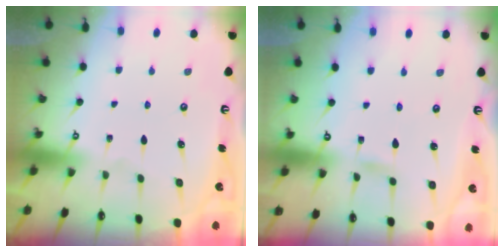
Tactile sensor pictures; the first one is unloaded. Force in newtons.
{"total": 1.8, "press": 1.8, "slide": 0.2}